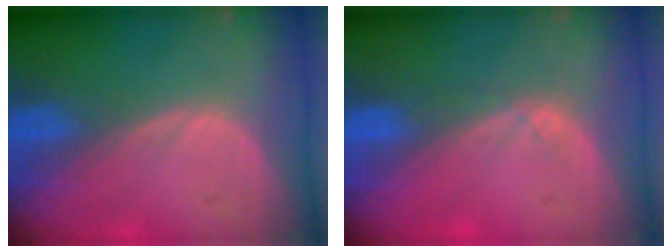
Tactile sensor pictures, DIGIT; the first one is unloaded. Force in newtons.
{"total": 1.4, "press": 1.3, "slide": 0.5}